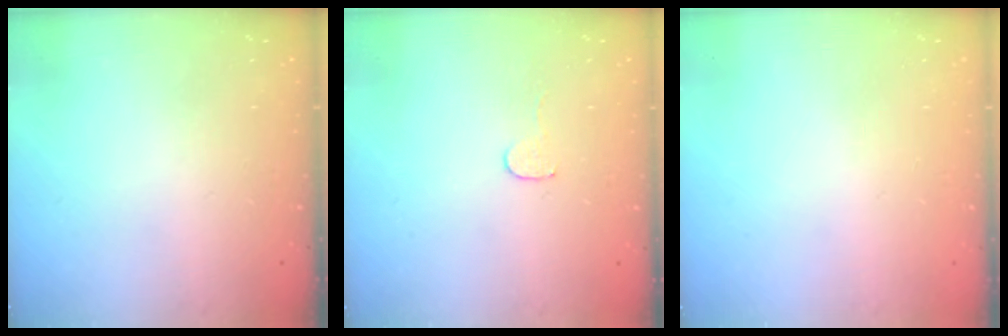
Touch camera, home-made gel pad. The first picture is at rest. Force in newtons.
{"total": 3.5, "press": 3.5, "slide": 0.3}
{"total": 0.6, "press": 0.6, "slide": 0.2}